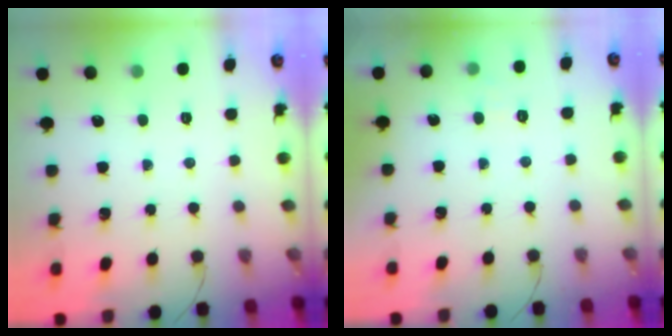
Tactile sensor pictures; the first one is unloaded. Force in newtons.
{"total": 5.1, "press": 4.9, "slide": 1.4}